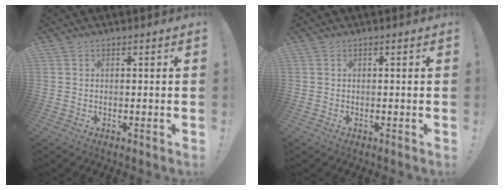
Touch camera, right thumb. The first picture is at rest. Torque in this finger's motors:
{"motor_torque": [0.00, 0.00, -0.03, 0.03, 0.03]}